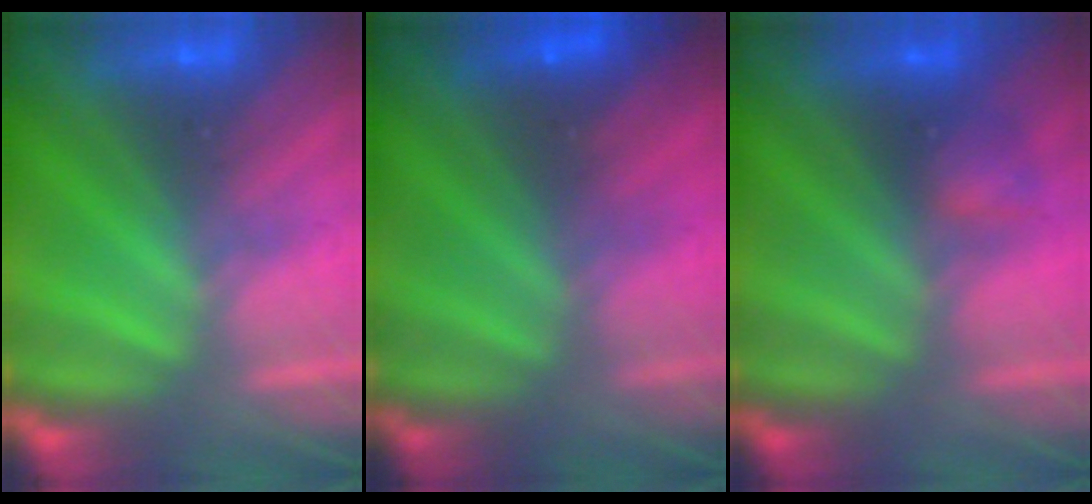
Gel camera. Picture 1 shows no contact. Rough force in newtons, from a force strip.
{"total": 1.5}
{"total": 1.9}